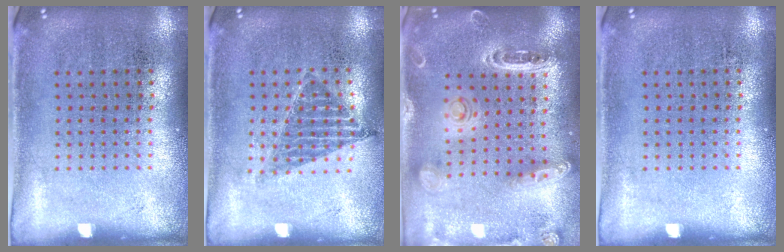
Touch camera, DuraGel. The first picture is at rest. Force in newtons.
{"total": 1.0, "press": 0.9, "slide": 0.4}
{"total": 1.4, "press": 1.4, "slide": 0.0}
{"total": 0.0}